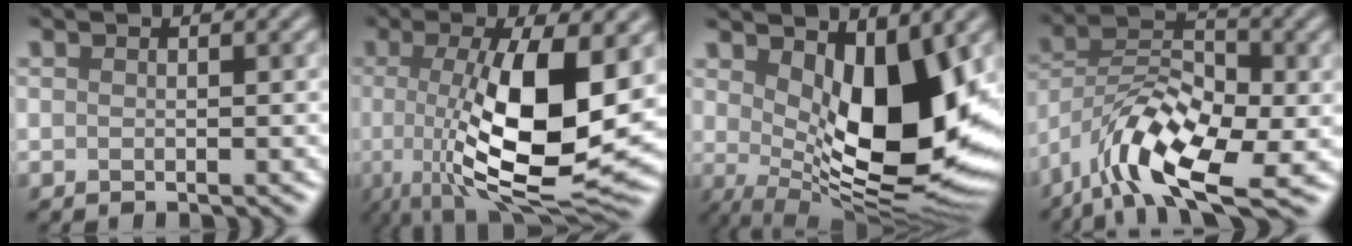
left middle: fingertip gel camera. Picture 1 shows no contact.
{"total": 11.9, "force": [0.1, 3.7, 11.3], "torque": [-0.190, -0.015, 0.003]}
{"total": 12.2, "force": [2.1, 5.4, 10.8], "torque": [-0.159, -0.024, 0.038]}
{"total": 9.9, "force": [-6.0, 3.9, 6.9], "torque": [-0.113, 0.002, -0.120]}